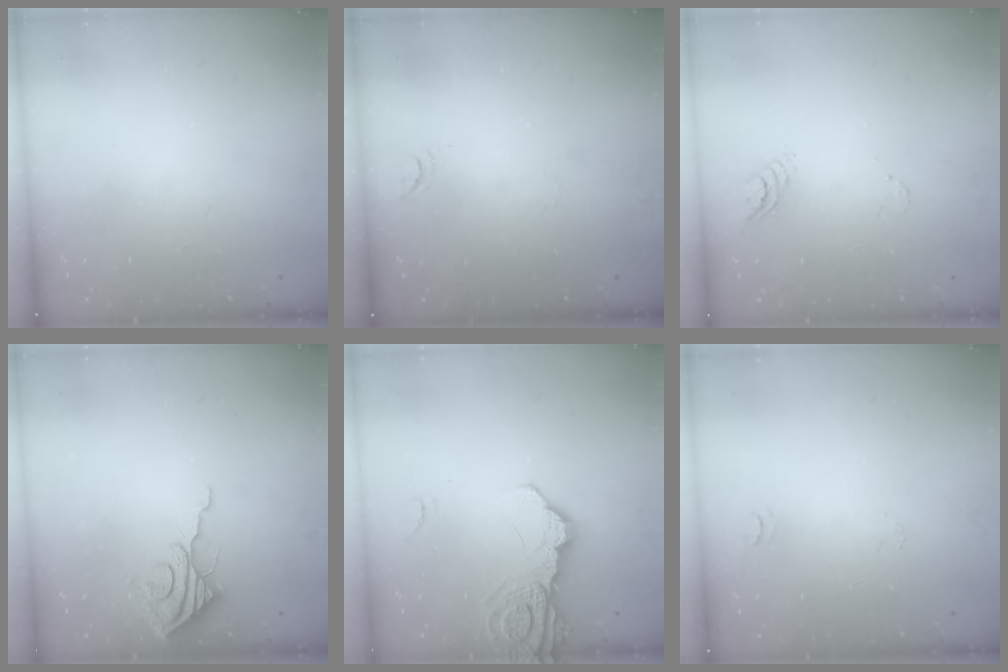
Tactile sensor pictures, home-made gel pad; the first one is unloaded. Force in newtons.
{"total": 4.4, "press": 4.3, "slide": 0.5}
{"total": 3.4, "press": 3.4, "slide": 0.4}
{"total": 9.2, "press": 9.1, "slide": 0.9}
{"total": 13.9, "press": 13.8, "slide": 1.5}
{"total": 4.1, "press": 4.1, "slide": 0.3}